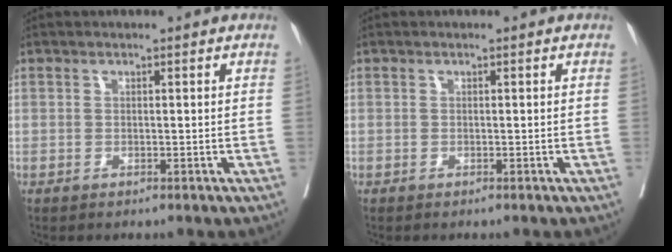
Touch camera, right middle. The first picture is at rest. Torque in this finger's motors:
{"motor_torque": [-0.01, -1.29, 0.00, 0.01]}